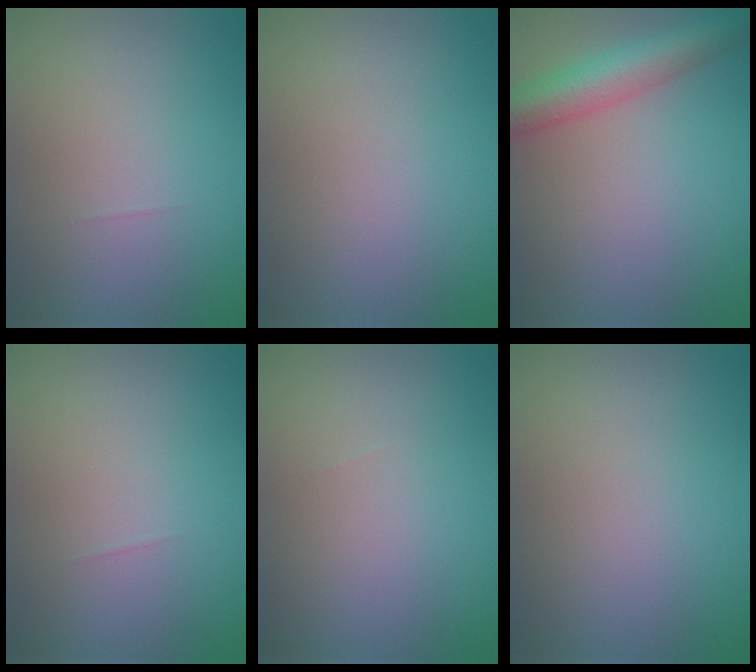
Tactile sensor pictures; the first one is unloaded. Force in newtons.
{"total": 0.0}
{"total": 6.0, "press": 6.0, "slide": 0.2}
{"total": 0.0}
{"total": 0.0}
{"total": 0.0}